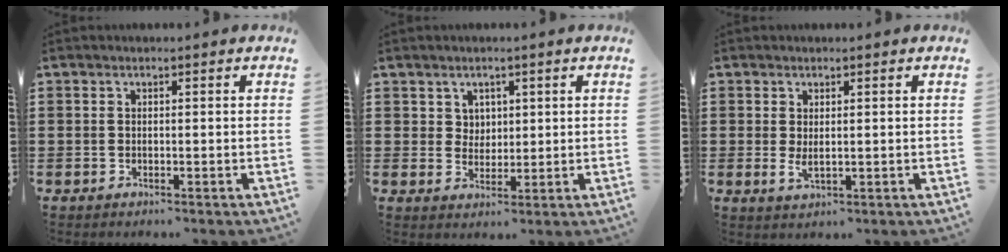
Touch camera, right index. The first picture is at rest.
{"total": 2.9, "force": [1.7, 2.4, 0.6], "torque": [-0.020, 0.009, 0.031]}
{"total": 2.0, "force": [0.6, 0.7, 1.8], "torque": [-0.034, 0.001, 0.010]}